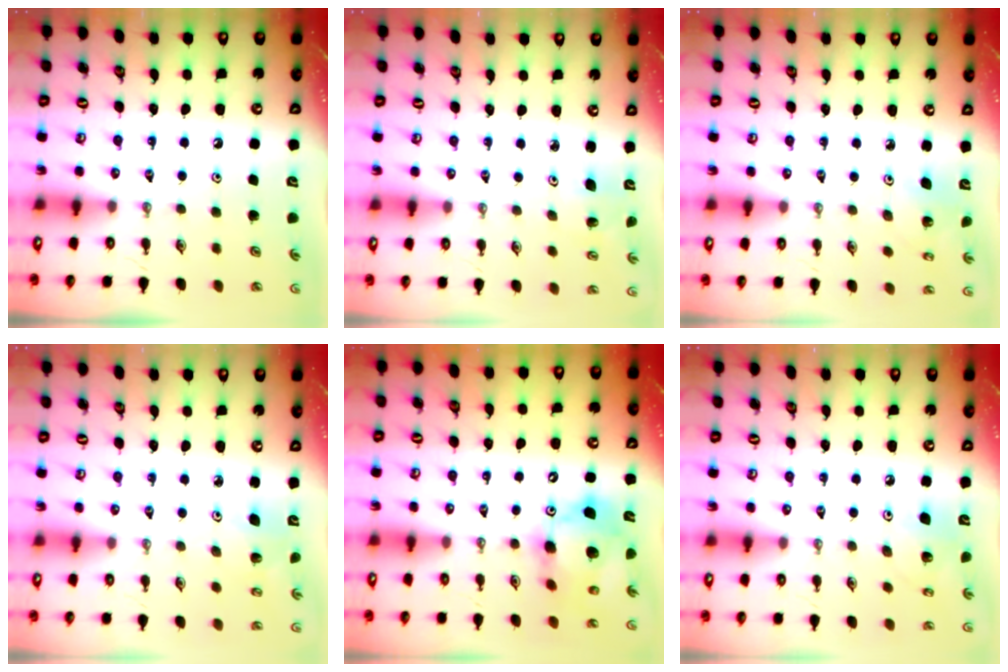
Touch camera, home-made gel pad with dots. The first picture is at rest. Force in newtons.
{"total": 2.0, "press": 2.0, "slide": 0.1}
{"total": 4.0, "press": 4.0, "slide": 0.2}
{"total": 4.5, "press": 4.3, "slide": 1.3}
{"total": 13.6, "press": 13.4, "slide": 2.3}
{"total": 7.9, "press": 7.8, "slide": 1.5}